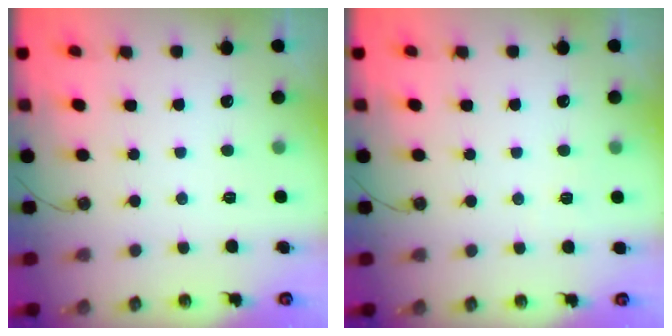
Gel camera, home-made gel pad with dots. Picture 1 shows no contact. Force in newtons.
{"total": 2.7, "press": 2.5, "slide": 0.9}